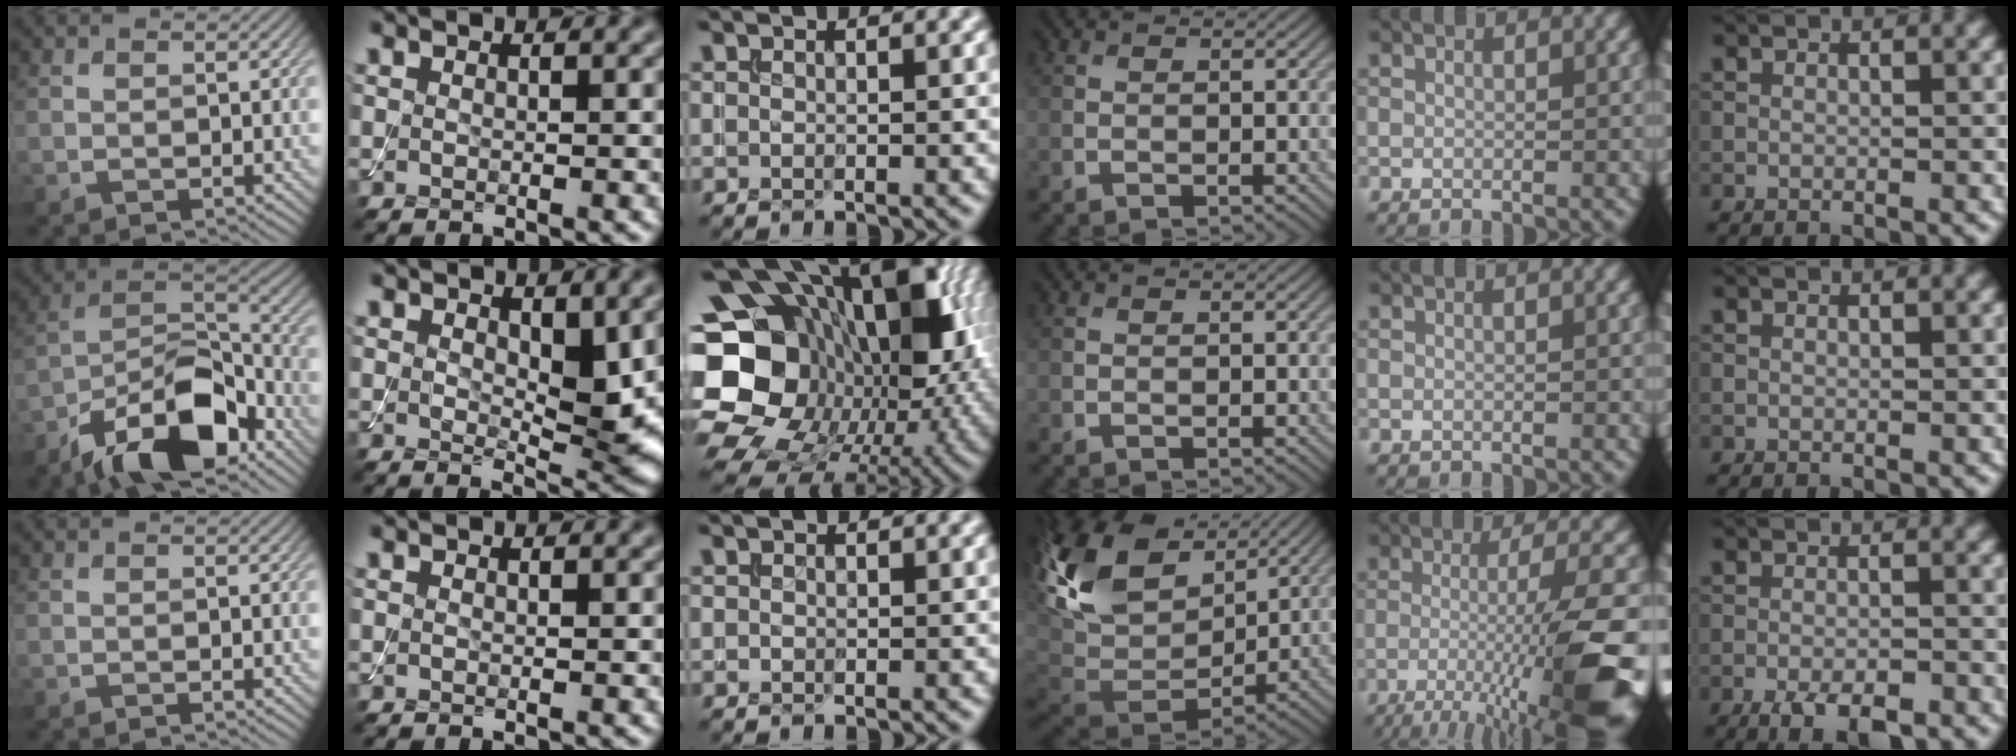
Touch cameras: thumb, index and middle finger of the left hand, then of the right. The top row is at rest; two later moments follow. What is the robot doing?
{"motion": "assemble", "object": "toy tower of hanoi"}